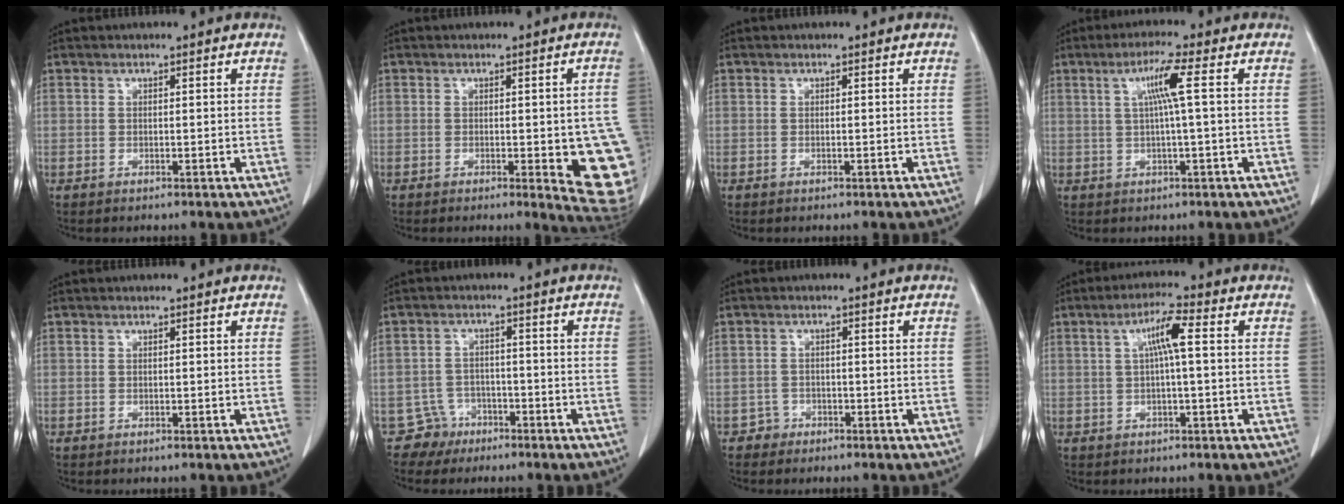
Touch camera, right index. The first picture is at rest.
{"total": 11.6, "force": [-2.3, 2.4, 11.1], "torque": [-0.092, -0.005, -0.019]}
{"total": 0.0}
{"total": 5.2, "force": [1.1, -0.8, 5.0], "torque": [-0.093, 0.009, 0.022]}
{"total": 0.0}
{"total": 4.0, "force": [-2.6, 2.8, -0.8], "torque": [0.015, 0.011, -0.046]}
{"total": 1.8, "force": [-1.2, 1.2, -0.5], "torque": [0.008, 0.009, -0.026]}
{"total": 5.1, "force": [1.0, 0.4, 4.9], "torque": [-0.092, 0.014, 0.017]}